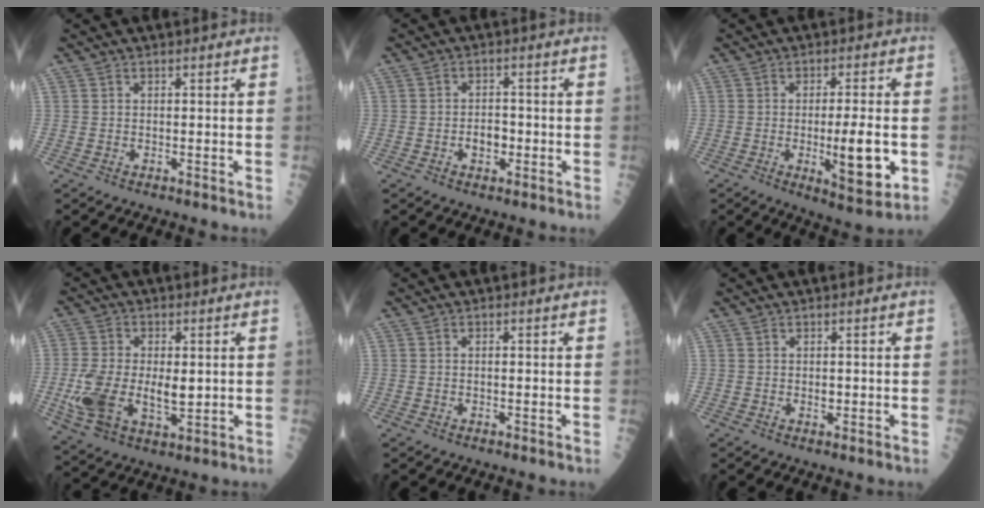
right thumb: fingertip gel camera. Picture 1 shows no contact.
{"total": 3.7, "force": [-1.1, 2.4, 2.5], "torque": [-0.022, 0.009, -0.017]}
{"total": 10.2, "force": [-1.7, 2.7, 9.7], "torque": [-0.139, -0.011, -0.018]}
{"total": 13.9, "force": [-1.0, 7.8, 11.5], "torque": [-0.228, -0.011, -0.008]}
{"total": 0.7, "force": [0.0, 0.2, 0.7], "torque": [-0.013, 0.003, 0.001]}
{"total": 1.2, "force": [-0.1, 0.8, 0.9], "torque": [-0.007, 0.000, 0.000]}